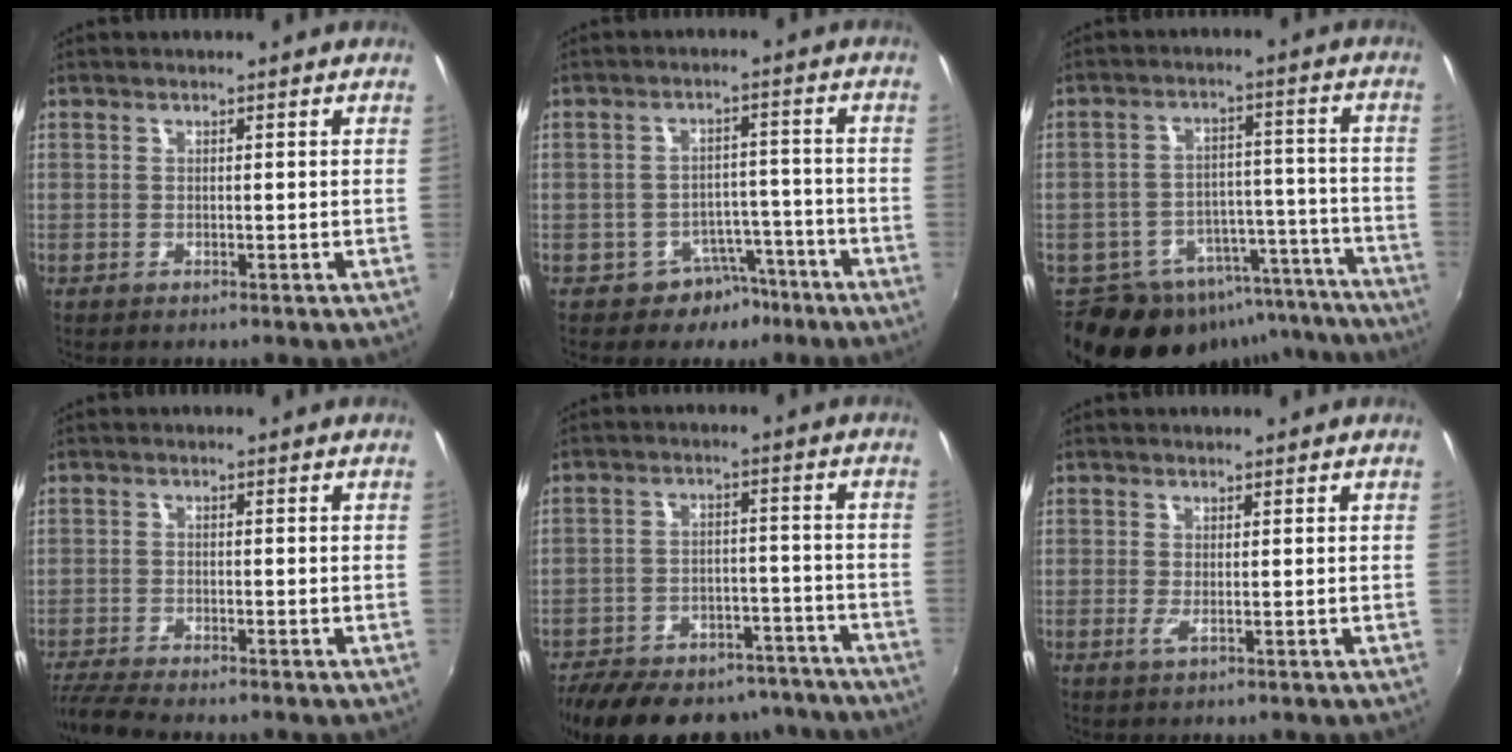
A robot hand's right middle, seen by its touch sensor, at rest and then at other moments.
{"total": 6.3, "force": [-4.3, 4.4, 1.2], "torque": [-0.024, 0.028, -0.050]}
{"total": 20.1, "force": [-16.0, 10.4, 6.2], "torque": [-0.121, 0.040, -0.201]}
{"total": 5.6, "force": [-5.1, 0.0, 2.2], "torque": [-0.066, -0.025, -0.094]}
{"total": 23.5, "force": [-19.3, 9.8, 9.1], "torque": [-0.192, 0.022, -0.253]}
{"total": 1.0, "force": [0.1, -0.2, 0.9], "torque": [-0.021, -0.005, 0.001]}